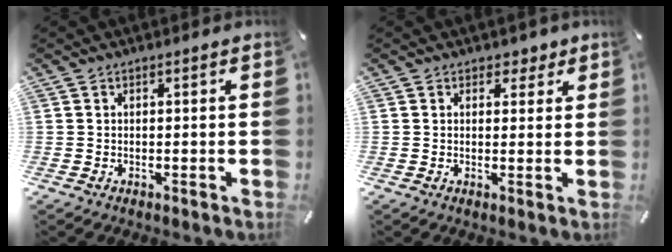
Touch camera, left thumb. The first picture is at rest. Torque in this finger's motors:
{"motor_torque": [0.03, -0.02, 0.00, 0.10, -0.12]}